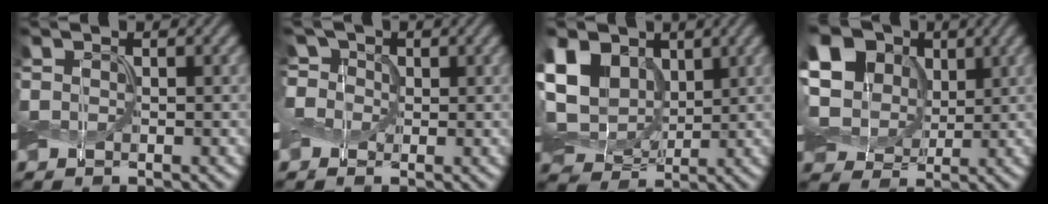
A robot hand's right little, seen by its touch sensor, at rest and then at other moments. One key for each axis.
{"total": 5.9, "fx": 2.8, "fy": 4.3, "fz": 2.8, "tx": -0.072, "ty": 0.022, "tz": 0.022}
{"total": 11.3, "fx": 2.9, "fy": 8.6, "fz": 6.6, "tx": -0.164, "ty": 0.030, "tz": 0.040}
{"total": 15.1, "fx": 4.9, "fy": 12.2, "fz": 7.4, "tx": -0.178, "ty": 0.024, "tz": 0.083}